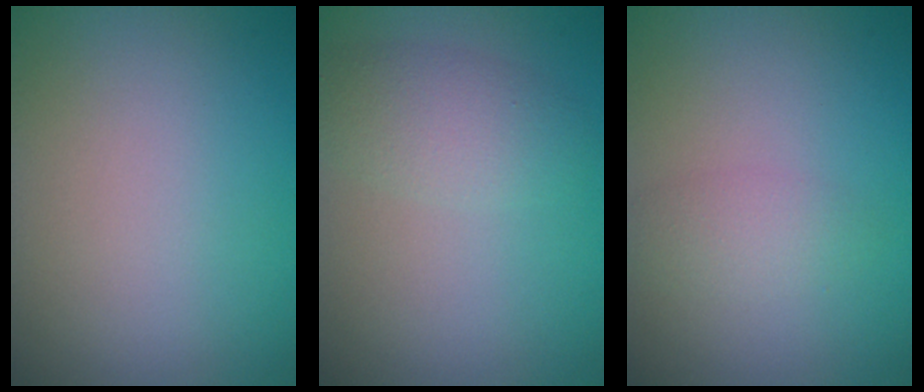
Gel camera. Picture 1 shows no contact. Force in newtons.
{"total": 2.9, "press": 2.9, "slide": 0.0}
{"total": 1.7, "press": 1.7, "slide": 0.1}